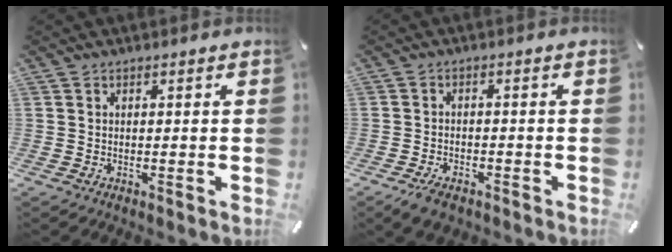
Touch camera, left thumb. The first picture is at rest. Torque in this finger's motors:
{"motor_torque": [-0.20, -0.14, 0.04, 0.06, 0.07]}